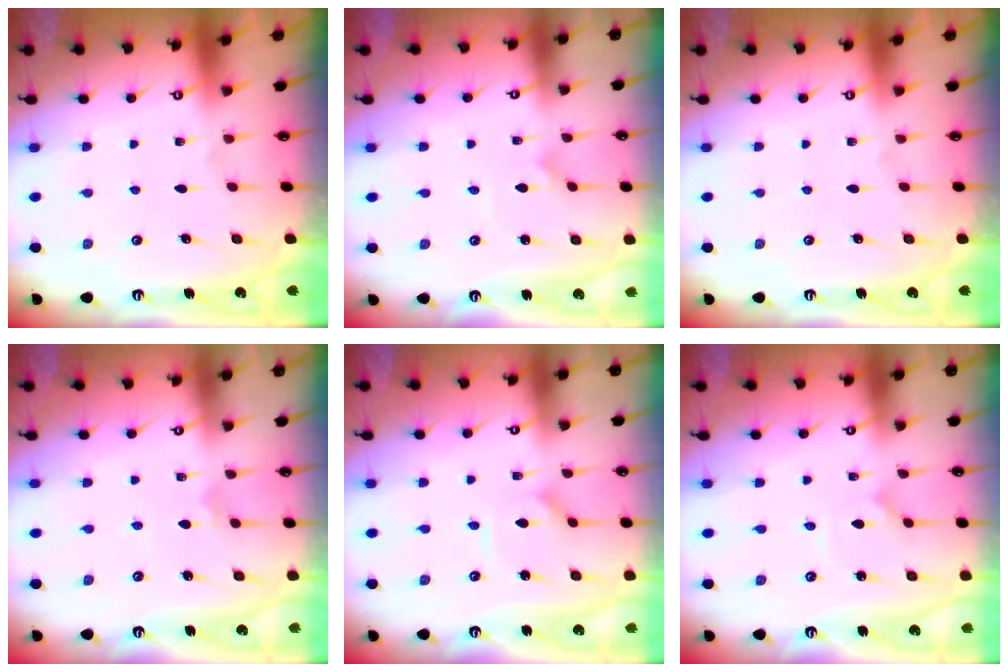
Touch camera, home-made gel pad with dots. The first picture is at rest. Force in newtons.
{"total": 0.7, "press": 0.7, "slide": 0.1}
{"total": 0.0}
{"total": 2.7, "press": 2.7, "slide": 0.3}
{"total": 1.9, "press": 1.9, "slide": 0.2}
{"total": 0.0}